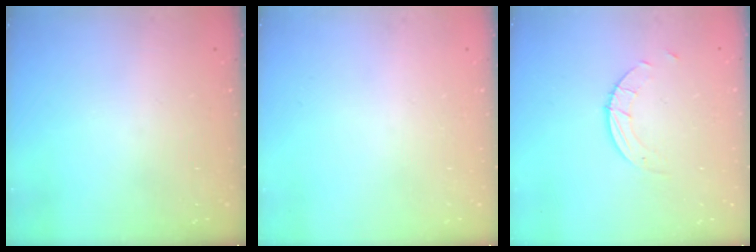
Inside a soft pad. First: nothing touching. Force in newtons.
{"total": 0.0}
{"total": 2.7, "press": 2.7, "slide": 0.3}